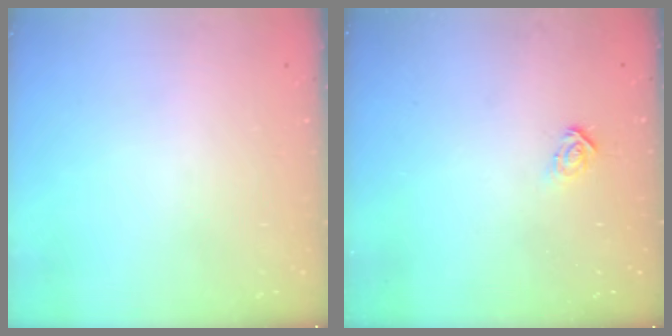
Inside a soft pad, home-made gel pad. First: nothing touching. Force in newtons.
{"total": 4.3, "press": 4.3, "slide": 0.1}